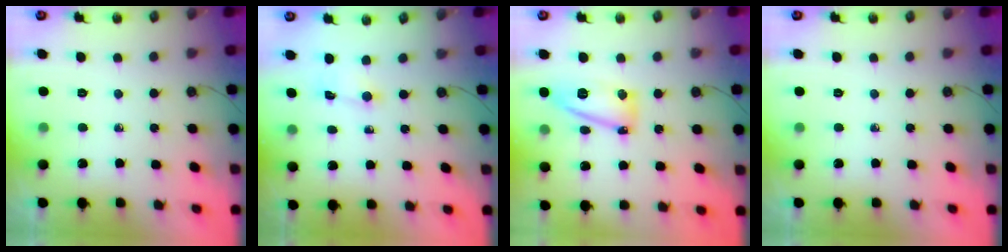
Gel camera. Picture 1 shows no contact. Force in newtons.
{"total": 0.5, "press": 0.5, "slide": 0.2}
{"total": 10.7, "press": 10.6, "slide": 0.8}
{"total": 0.0}